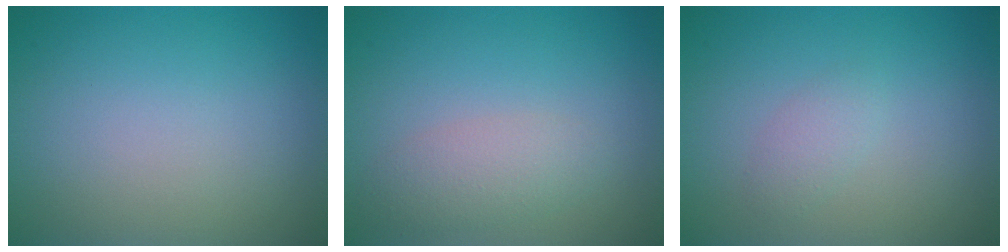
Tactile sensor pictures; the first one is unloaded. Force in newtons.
{"total": 2.5, "press": 2.5, "slide": 0.2}
{"total": 1.2, "press": 1.2, "slide": 0.0}